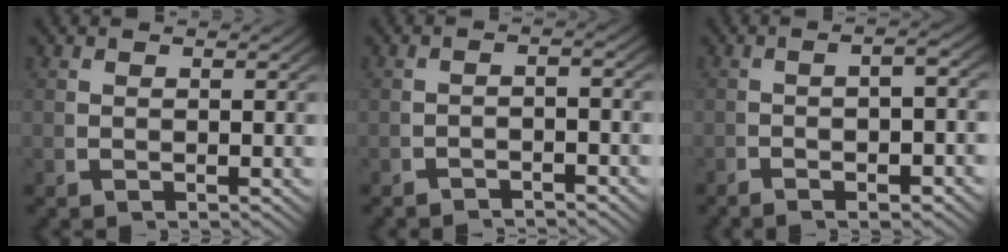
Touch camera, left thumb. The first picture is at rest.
{"total": 2.2, "force": [-2.1, 0.3, 0.6], "torque": [-0.008, -0.007, -0.033]}
{"total": 3.4, "force": [-1.4, 0.7, 3.0], "torque": [-0.048, 0.003, -0.024]}